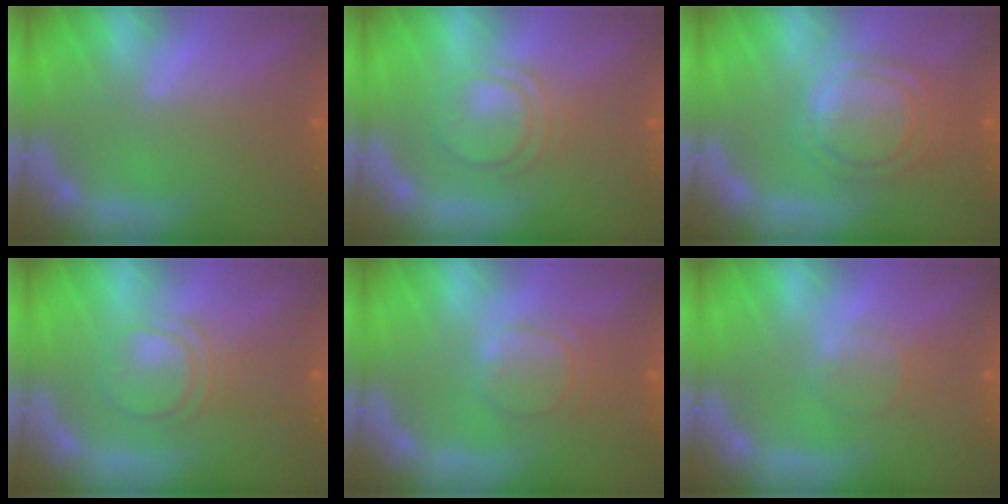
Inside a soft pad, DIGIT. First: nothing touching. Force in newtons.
{"total": 4.5}
{"total": 7.0}
{"total": 4.0}
{"total": 3.5}
{"total": 1.9}